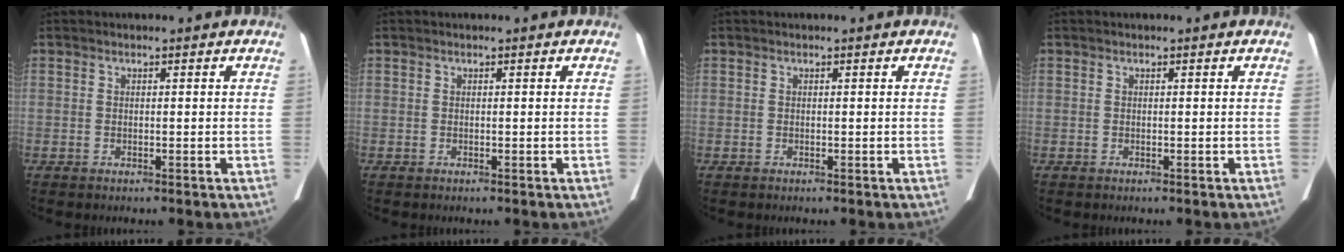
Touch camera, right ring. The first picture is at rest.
{"total": 0.0}
{"total": 0.0}
{"total": 0.0}